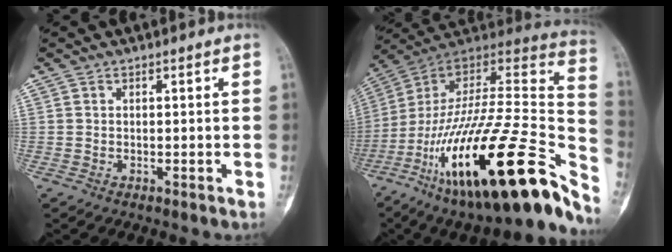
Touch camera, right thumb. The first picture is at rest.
{"total": 38.4, "force": [-20.2, 10.6, 30.8], "torque": [-0.435, 0.056, -0.324]}